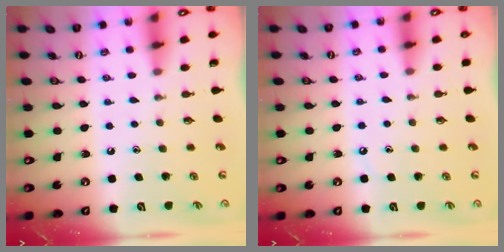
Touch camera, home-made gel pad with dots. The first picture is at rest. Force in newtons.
{"total": 3.7, "press": 3.7, "slide": 0.4}